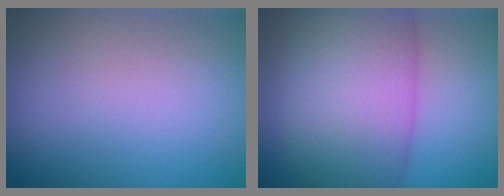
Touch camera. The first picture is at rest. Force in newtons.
{"total": 11.4, "press": 11.4, "slide": 0.2}